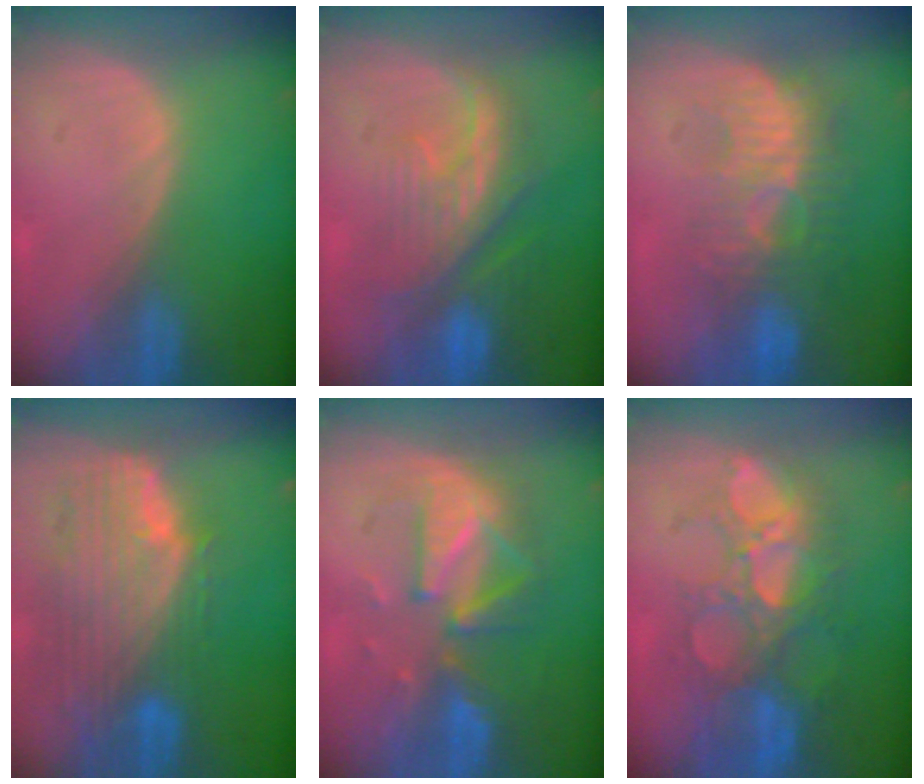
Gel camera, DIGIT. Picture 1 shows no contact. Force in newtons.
{"total": 9.7, "press": 8.9, "slide": 3.8}
{"total": 9.4, "press": 8.9, "slide": 3.0}
{"total": 11.1, "press": 9.5, "slide": 5.7}
{"total": 8.4, "press": 8.4, "slide": 0.9}
{"total": 10.9, "press": 9.6, "slide": 5.2}